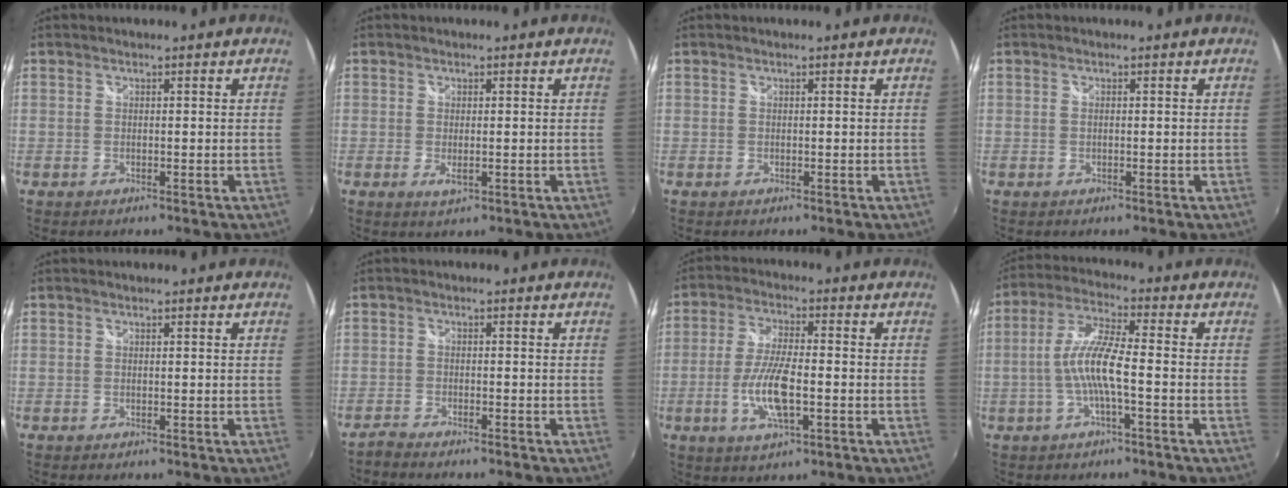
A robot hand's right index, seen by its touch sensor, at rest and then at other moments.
{"total": 2.1, "force": [-0.4, 0.9, 1.8], "torque": [-0.032, -0.006, -0.005]}
{"total": 0.0}
{"total": 0.5, "force": [0.1, 0.2, 0.5], "torque": [-0.009, 0.000, 0.001]}
{"total": 0.0}
{"total": 2.7, "force": [-2.5, 0.2, 0.8], "torque": [-0.034, -0.006, -0.050]}
{"total": 9.5, "force": [-2.5, 2.8, 8.8], "torque": [-0.178, -0.005, -0.050]}
{"total": 8.4, "force": [-2.0, 0.8, 8.1], "torque": [-0.174, 0.007, -0.038]}